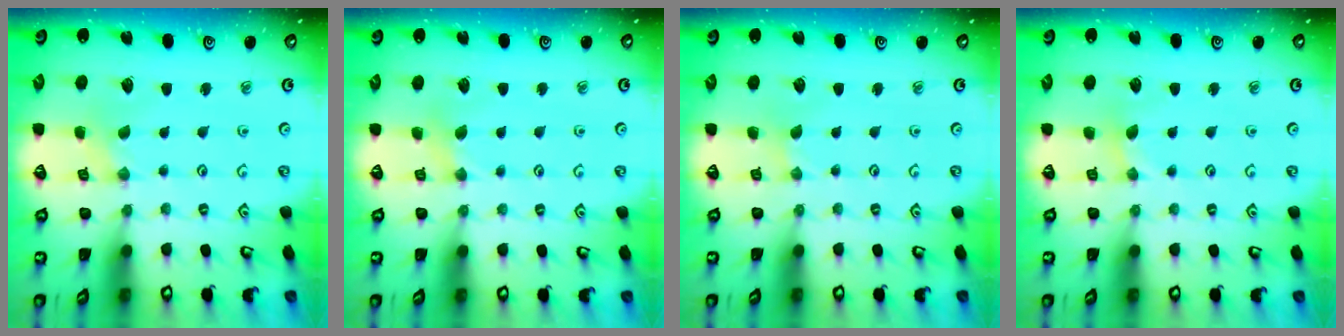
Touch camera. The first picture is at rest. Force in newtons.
{"total": 2.8, "press": 2.7, "slide": 0.5}
{"total": 0.0}
{"total": 2.0, "press": 1.9, "slide": 0.4}